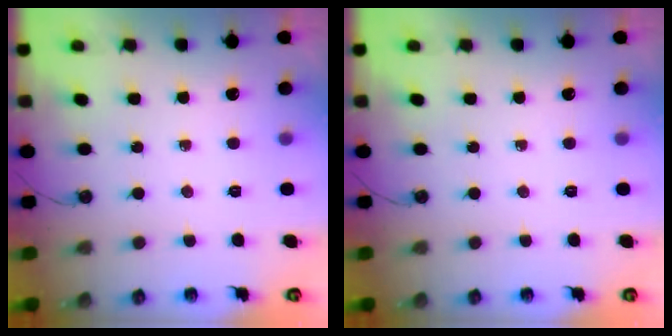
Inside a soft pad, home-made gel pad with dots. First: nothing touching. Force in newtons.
{"total": 0.0}